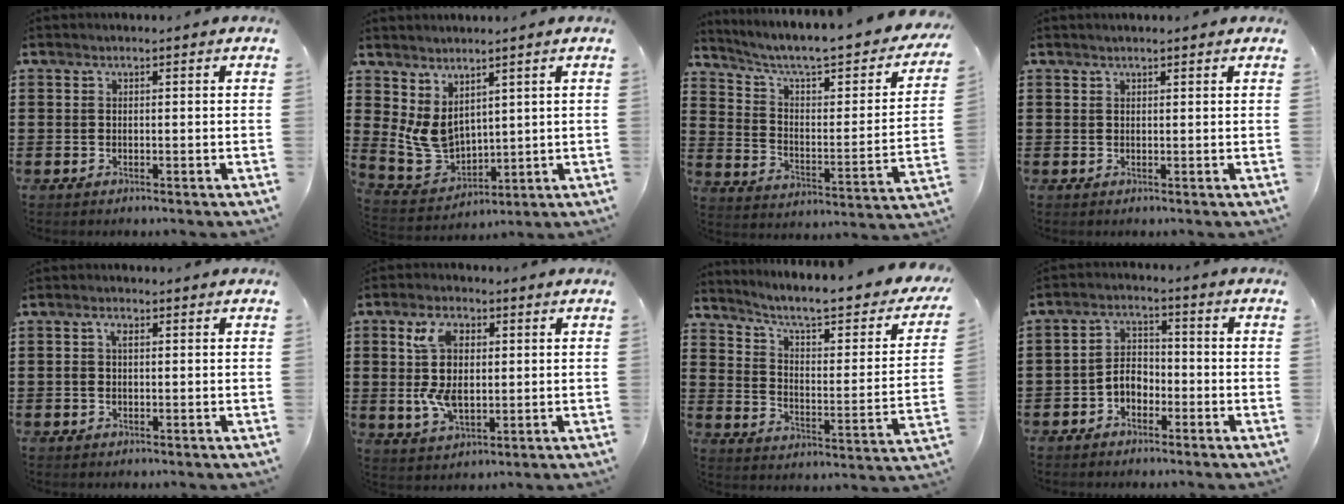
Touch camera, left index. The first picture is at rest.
{"total": 6.1, "force": [3.2, 4.4, 2.9], "torque": [-0.093, -0.011, 0.063]}
{"total": 5.9, "force": [4.5, 1.2, 3.6], "torque": [-0.082, -0.043, 0.069]}
{"total": 0.8, "force": [0.7, 0.1, 0.4], "torque": [-0.008, 0.001, 0.013]}
{"total": 1.7, "force": [0.3, 0.9, 1.5], "torque": [-0.039, 0.004, 0.001]}
{"total": 9.3, "force": [1.4, 5.2, 7.5], "torque": [-0.175, 0.010, 0.020]}
{"total": 5.8, "force": [4.4, 1.0, 3.6], "torque": [-0.083, -0.038, 0.064]}
{"total": 3.8, "force": [-2.1, 2.5, 2.0], "torque": [-0.046, 0.009, -0.045]}